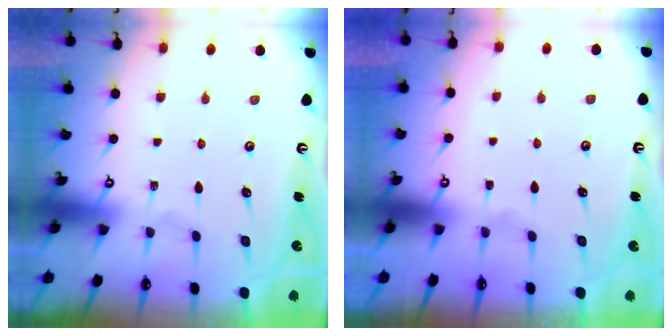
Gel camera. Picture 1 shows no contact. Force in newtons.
{"total": 1.2, "press": 1.2, "slide": 0.1}